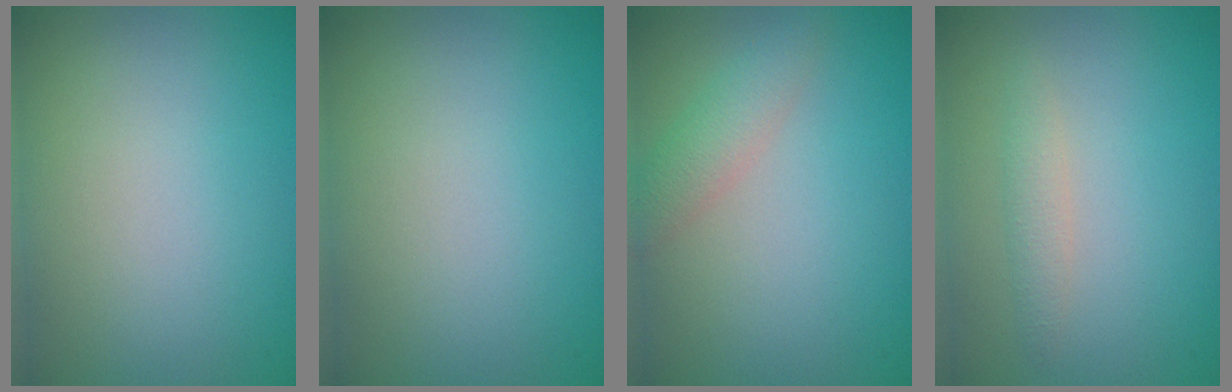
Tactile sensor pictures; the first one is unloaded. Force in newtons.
{"total": 0.0}
{"total": 2.3, "press": 2.3, "slide": 0.0}
{"total": 1.3, "press": 1.3, "slide": 0.0}